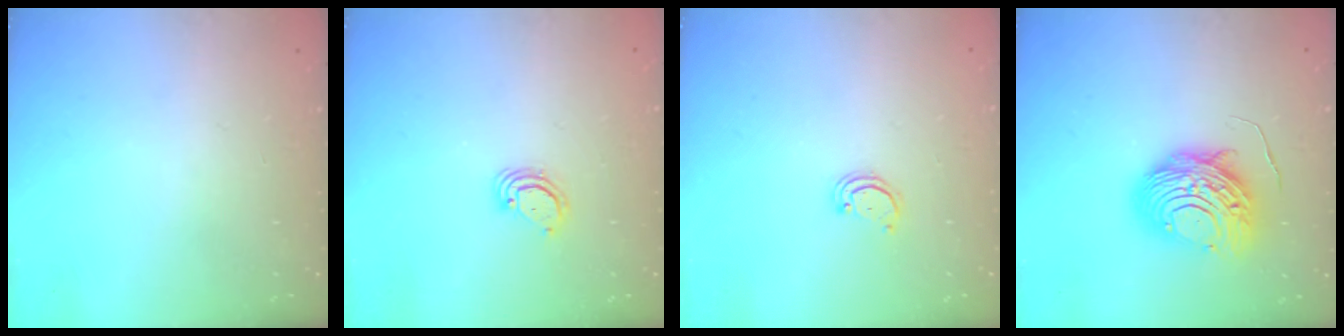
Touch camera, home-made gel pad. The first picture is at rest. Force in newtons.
{"total": 2.9, "press": 2.9, "slide": 0.2}
{"total": 2.2, "press": 2.2, "slide": 0.2}
{"total": 12.8, "press": 12.7, "slide": 1.1}